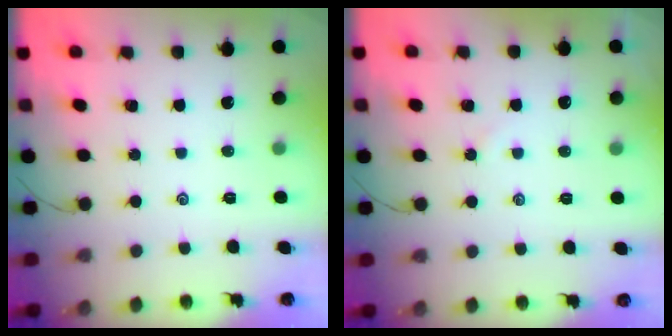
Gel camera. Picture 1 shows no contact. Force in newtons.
{"total": 2.7, "press": 2.7, "slide": 0.4}